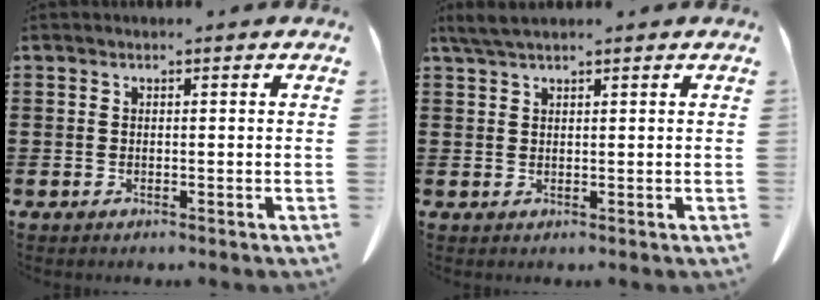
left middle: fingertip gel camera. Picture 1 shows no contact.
{"total": 2.7, "force": [2.1, 0.4, 1.8], "torque": [-0.039, 0.001, 0.039]}